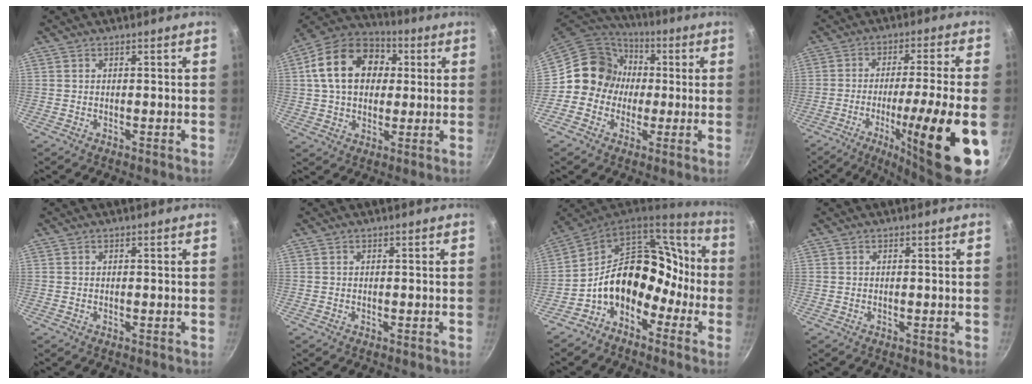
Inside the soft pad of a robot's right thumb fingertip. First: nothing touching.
{"total": 17.0, "force": [3.4, 12.6, 10.9], "torque": [-0.164, 0.026, 0.043]}
{"total": 12.4, "force": [0.1, 11.6, 4.6], "torque": [-0.029, 0.031, -0.019]}
{"total": 19.4, "force": [-6.8, 1.8, 18.1], "torque": [-0.267, 0.012, -0.100]}
{"total": 0.0}
{"total": 0.0}
{"total": 16.6, "force": [-5.8, 12.3, 9.5], "torque": [-0.089, 0.090, -0.116]}
{"total": 0.0}